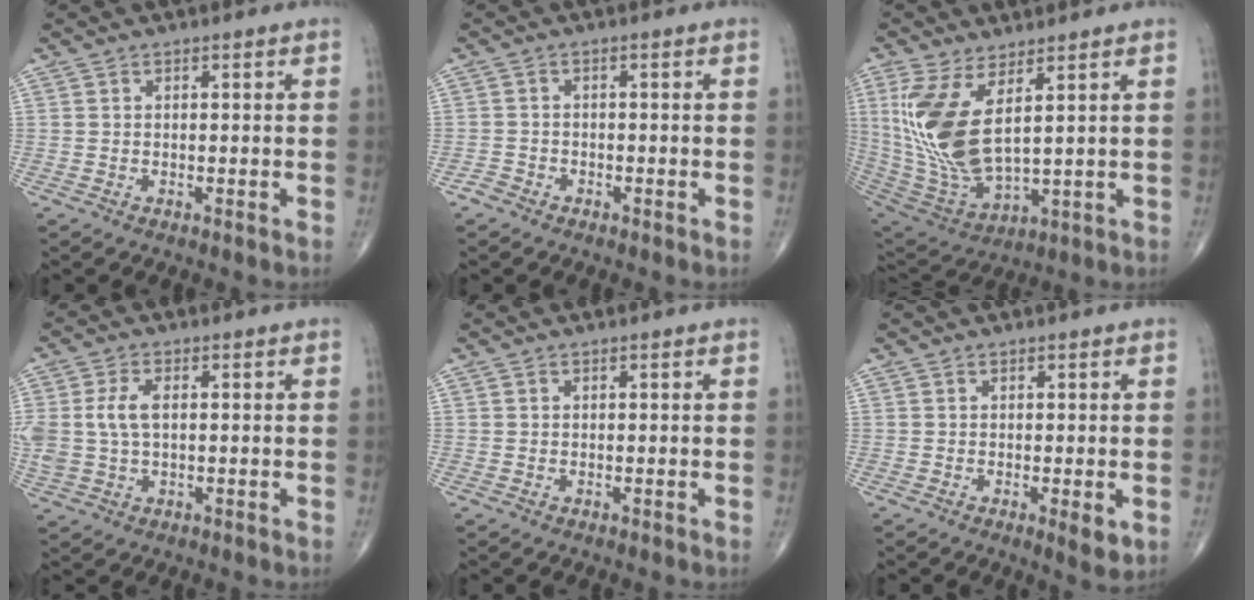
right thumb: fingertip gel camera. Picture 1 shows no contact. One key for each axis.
{"total": 1.7, "fx": -1.3, "fy": 1.1, "fz": 0.1, "tx": 0.000, "ty": 0.006, "tz": -0.031}
{"total": 15.3, "fx": 4.7, "fy": 6.3, "fz": 13.2, "tx": -0.281, "ty": -0.032, "tz": 0.110}
{"total": 7.4, "fx": 0.8, "fy": 4.4, "fz": 5.9, "tx": -0.143, "ty": 0.009, "tz": 0.019}
{"total": 0.0}
{"total": 3.1, "fx": -0.5, "fy": 0.7, "fz": 3.0, "tx": -0.042, "ty": -0.011, "tz": -0.007}